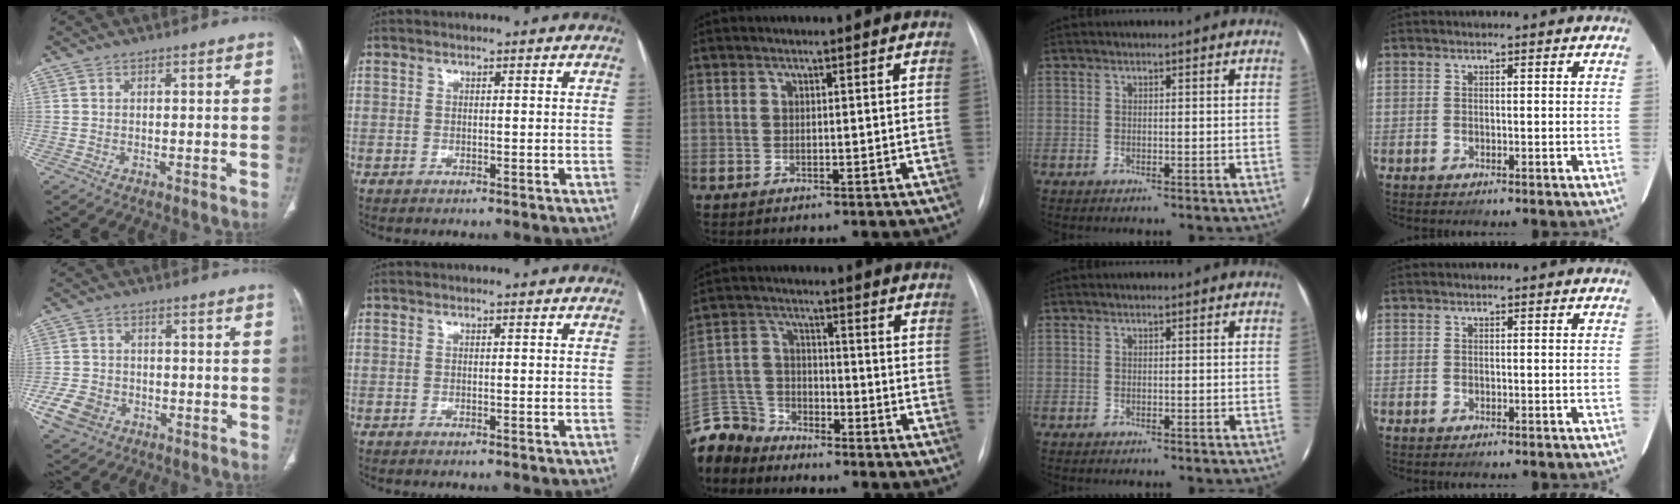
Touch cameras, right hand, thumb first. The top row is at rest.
{"thumb": {"total": 7.5, "force": [-3.0, 5.9, 3.5], "torque": [-0.067, 0.016, -0.048]}, "middle": {"total": 10.4, "force": [-9.7, 3.9, 0.6], "torque": [-0.026, 0.012, -0.191]}}